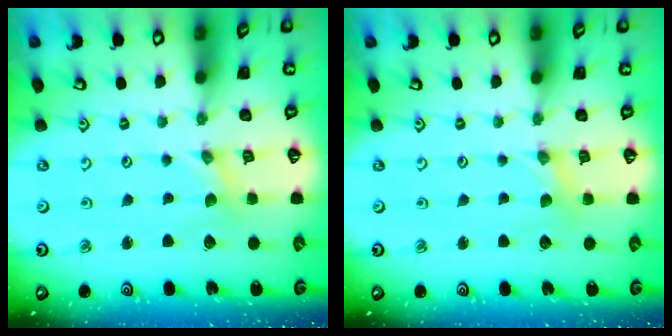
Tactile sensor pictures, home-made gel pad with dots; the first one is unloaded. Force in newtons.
{"total": 1.6, "press": 1.6, "slide": 0.3}